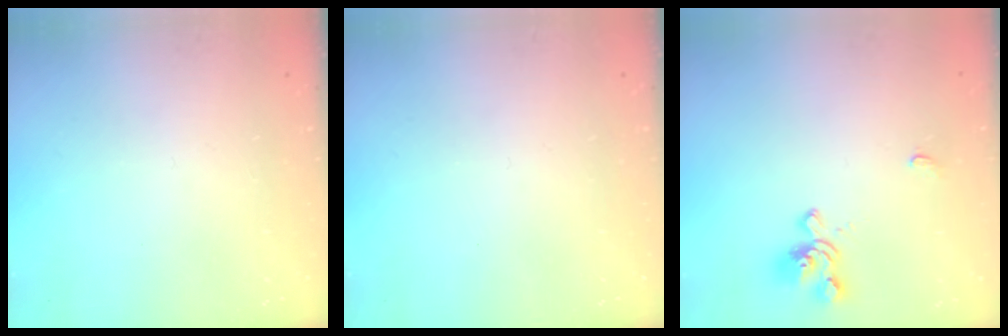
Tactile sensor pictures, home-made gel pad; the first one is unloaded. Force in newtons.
{"total": 0.0}
{"total": 1.5, "press": 1.0, "slide": 1.1}